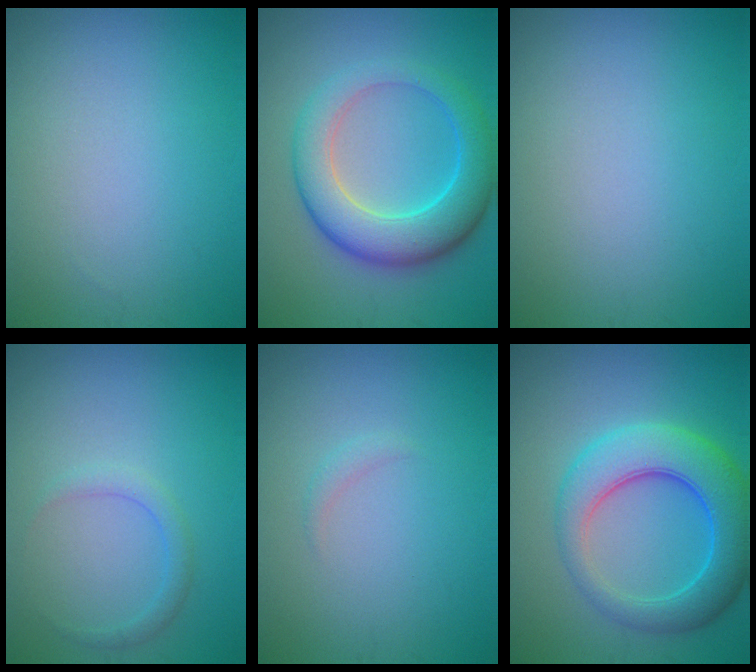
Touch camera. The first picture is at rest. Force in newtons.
{"total": 7.2, "press": 7.2, "slide": 0.3}
{"total": 0.0}
{"total": 1.4, "press": 1.4, "slide": 0.2}
{"total": 0.6, "press": 0.6, "slide": 0.1}
{"total": 7.1, "press": 7.1, "slide": 0.2}